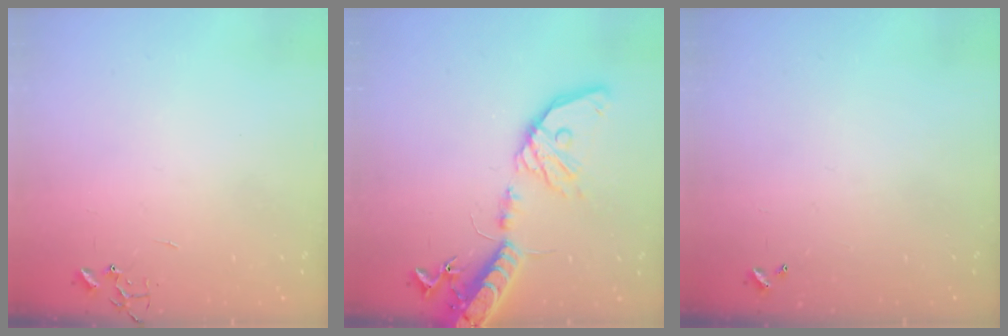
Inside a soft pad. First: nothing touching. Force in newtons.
{"total": 19.5, "press": 19.2, "slide": 3.6}
{"total": 0.0}